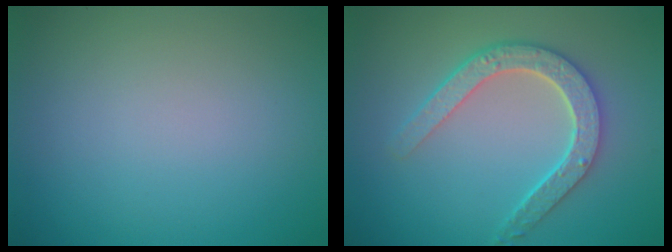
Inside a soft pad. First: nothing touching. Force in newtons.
{"total": 4.6, "press": 3.7, "slide": 2.8}